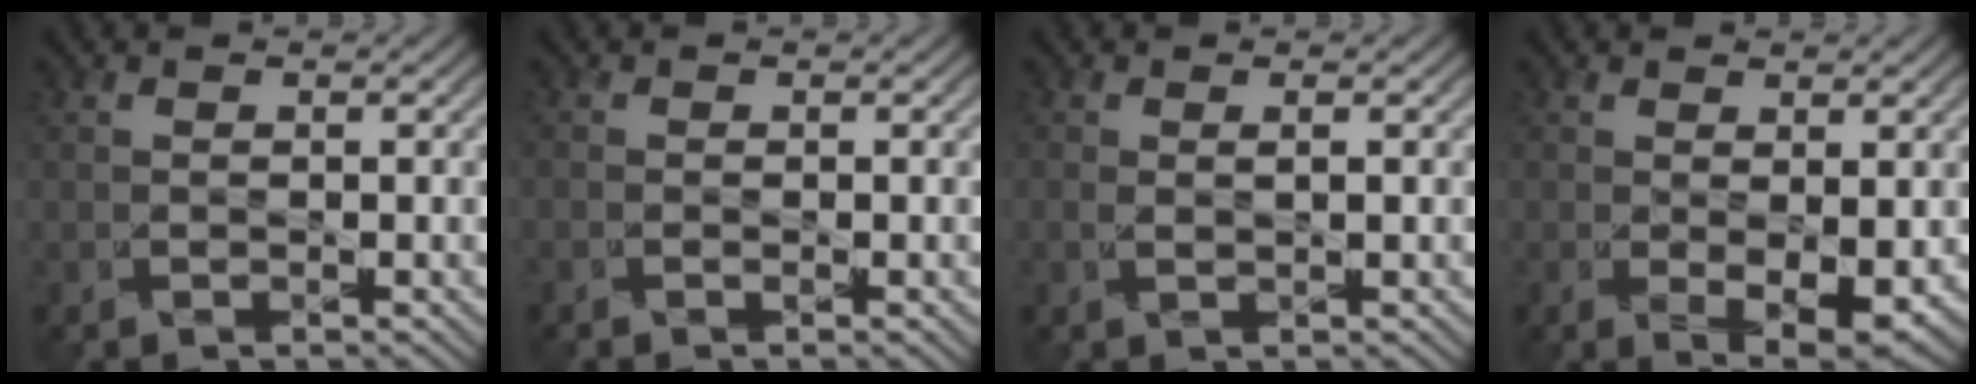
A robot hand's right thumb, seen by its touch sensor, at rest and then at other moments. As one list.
[{"total": 0.9, "force": [-0.4, 0.1, 0.8], "torque": [-0.017, -0.002, -0.008]}, {"total": 1.2, "force": [0.4, 0.2, 1.1], "torque": [-0.021, 0.002, 0.006]}, {"total": 4.2, "force": [0.0, 1.8, 3.8], "torque": [-0.070, -0.017, 0.010]}]